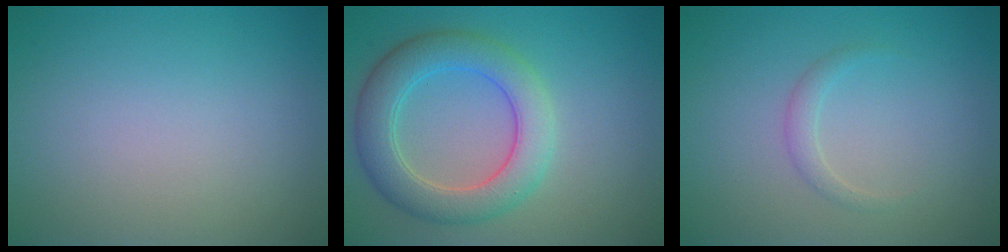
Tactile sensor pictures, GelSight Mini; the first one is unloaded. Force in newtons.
{"total": 5.7, "press": 5.7, "slide": 0.2}
{"total": 1.1, "press": 1.1, "slide": 0.1}